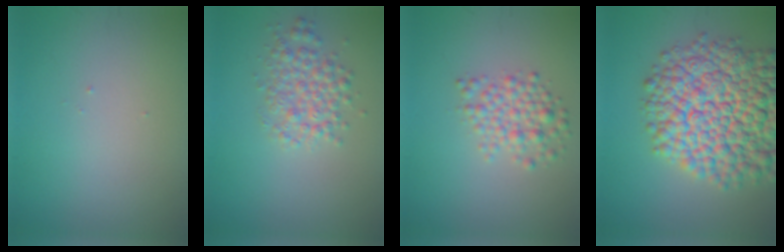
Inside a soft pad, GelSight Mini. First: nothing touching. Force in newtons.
{"total": 3.1, "press": 3.1, "slide": 0.1}
{"total": 3.0, "press": 3.0, "slide": 0.2}
{"total": 14.5, "press": 14.5, "slide": 0.5}